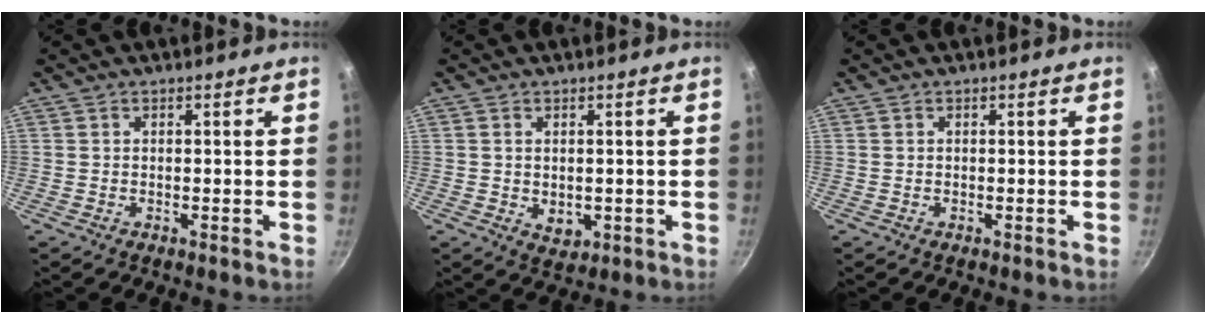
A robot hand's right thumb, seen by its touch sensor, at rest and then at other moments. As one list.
[{"total": 3.3, "force": [0.0, 2.5, 2.2], "torque": [-0.031, -0.009, 0.005]}, {"total": 0.0}]